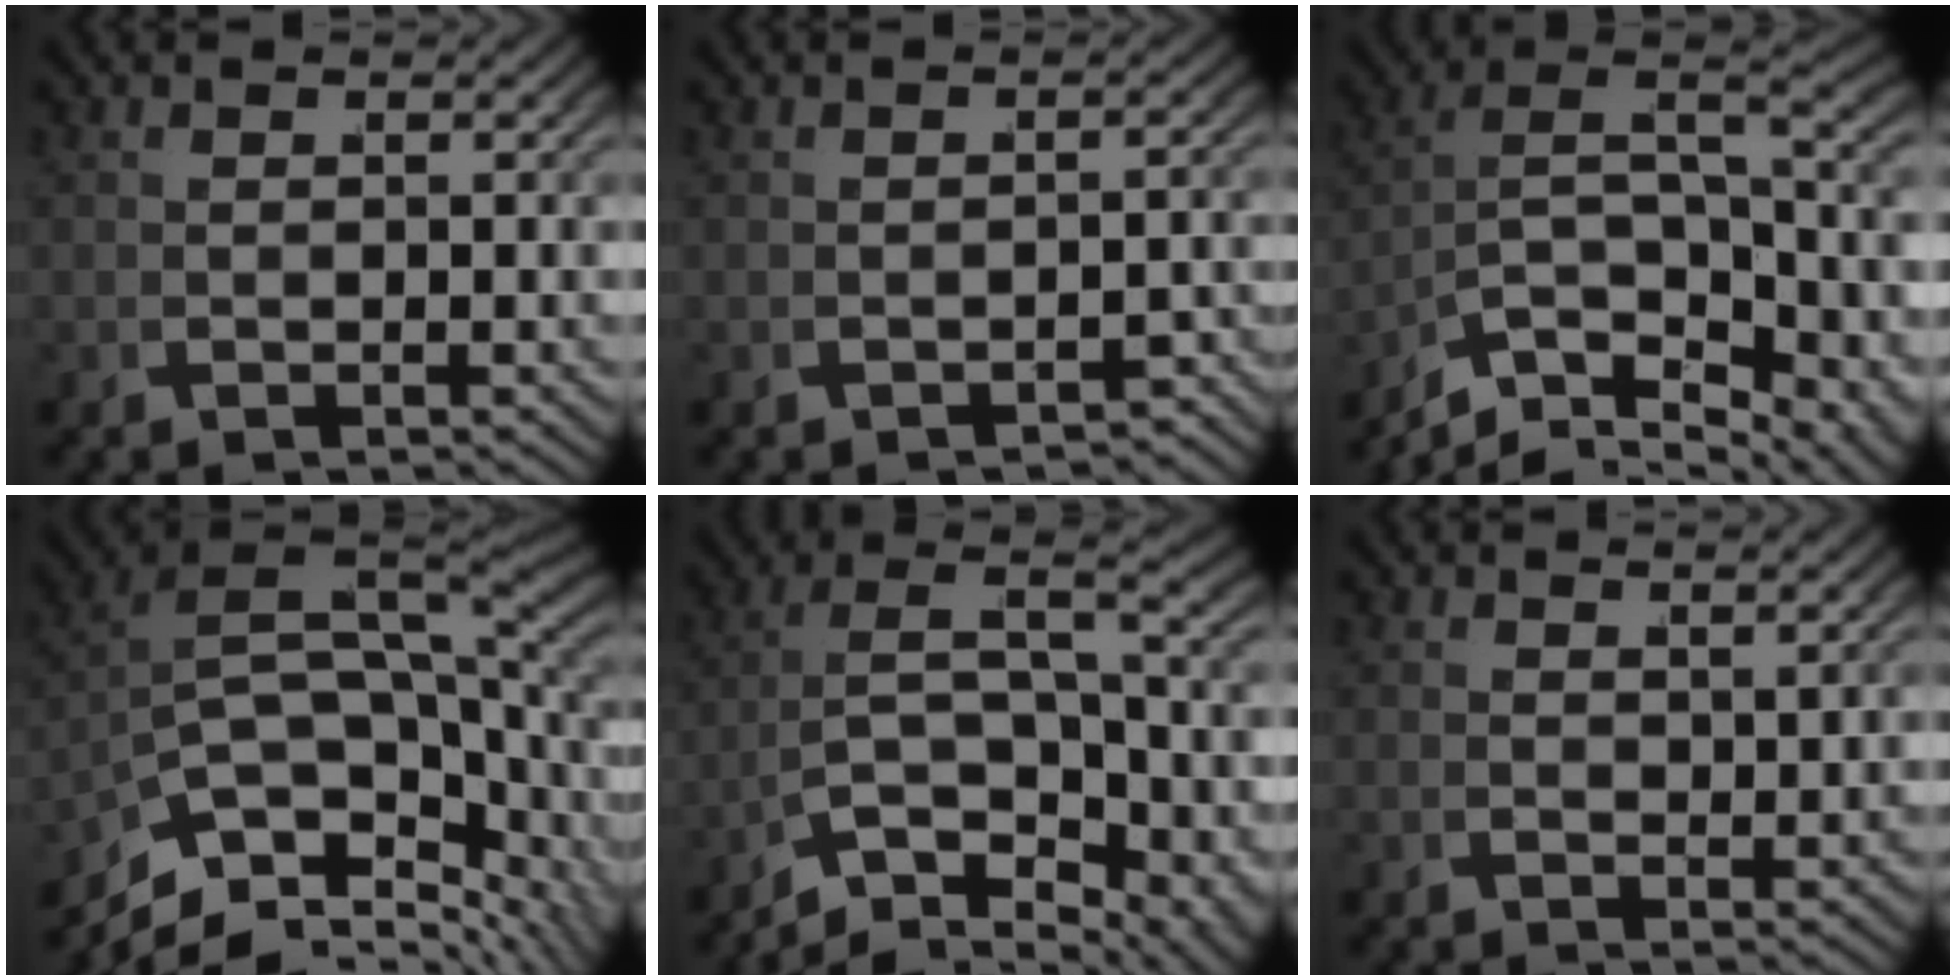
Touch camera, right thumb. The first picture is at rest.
{"total": 2.0, "force": [-2.0, 0.5, 0.3], "torque": [0.001, -0.003, -0.030]}
{"total": 15.1, "force": [-2.0, 10.7, 10.4], "torque": [-0.213, -0.048, -0.020]}
{"total": 15.4, "force": [-2.8, 9.9, 11.4], "torque": [-0.221, -0.044, -0.021]}
{"total": 12.1, "force": [-3.5, 8.0, 8.4], "torque": [-0.182, -0.046, -0.048]}
{"total": 0.7, "force": [0.6, 0.0, 0.3], "torque": [0.004, 0.003, 0.016]}